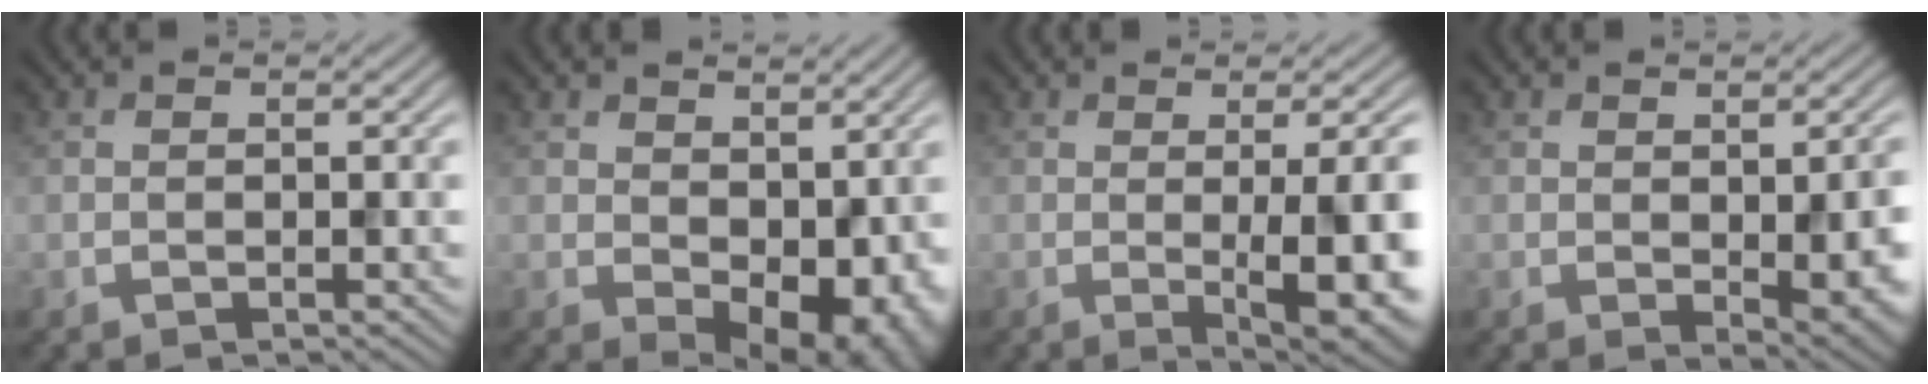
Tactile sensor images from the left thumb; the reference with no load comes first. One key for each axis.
{"total": 8.7, "fx": 0.3, "fy": 5.6, "fz": 6.7, "tx": -0.096, "ty": -0.025, "tz": 0.019}
{"total": 10.2, "fx": -1.0, "fy": 2.5, "fz": 9.9, "tx": -0.121, "ty": 0.002, "tz": -0.009}
{"total": 6.0, "fx": -1.0, "fy": 2.8, "fz": 5.2, "tx": -0.073, "ty": -0.020, "tz": 0.003}